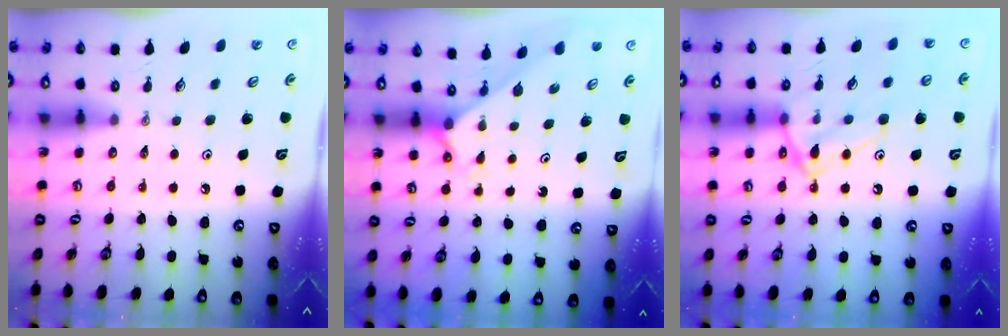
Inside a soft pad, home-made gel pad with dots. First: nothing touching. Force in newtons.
{"total": 1.9, "press": 1.9, "slide": 0.2}
{"total": 15.1, "press": 15.0, "slide": 1.1}